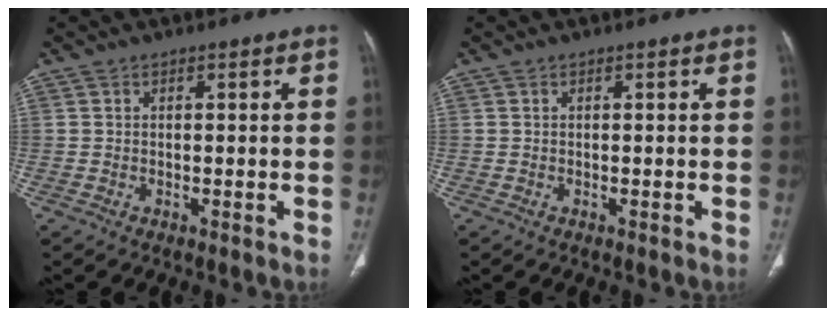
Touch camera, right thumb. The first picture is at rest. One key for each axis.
{"total": 0.0}